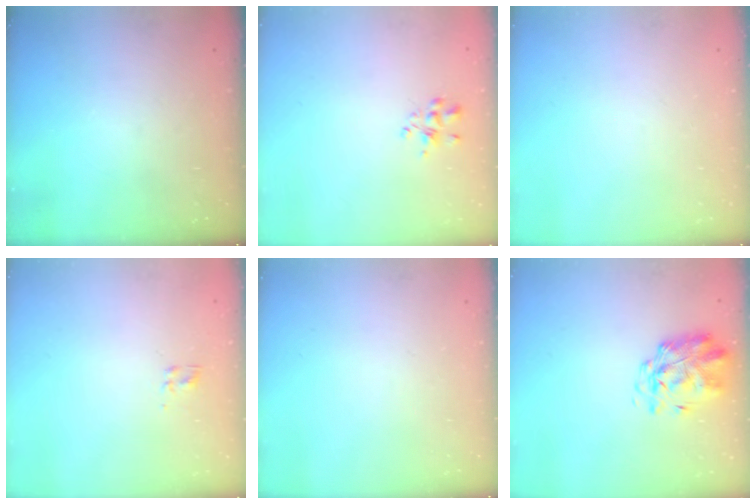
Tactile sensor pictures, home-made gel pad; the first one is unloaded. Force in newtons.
{"total": 3.2, "press": 3.1, "slide": 0.6}
{"total": 0.0}
{"total": 2.3, "press": 2.0, "slide": 1.2}
{"total": 0.0}
{"total": 2.4, "press": 2.2, "slide": 1.0}